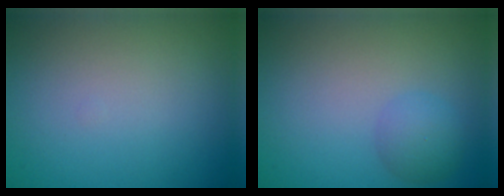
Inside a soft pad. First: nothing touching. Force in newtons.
{"total": 2.5, "press": 2.5, "slide": 0.1}